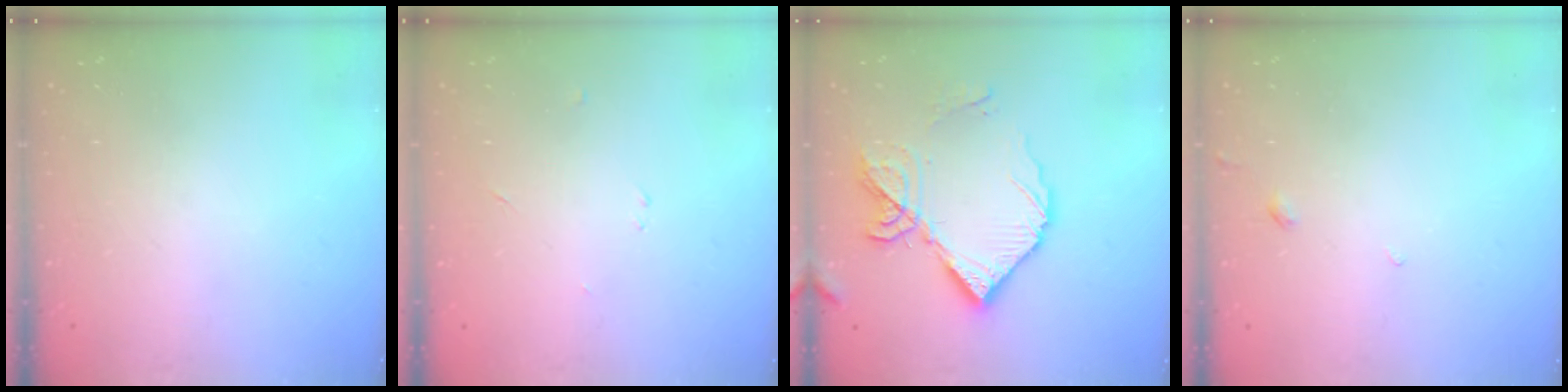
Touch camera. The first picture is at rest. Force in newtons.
{"total": 2.2, "press": 2.2, "slide": 0.2}
{"total": 14.9, "press": 14.8, "slide": 1.3}
{"total": 1.5, "press": 1.5, "slide": 0.5}